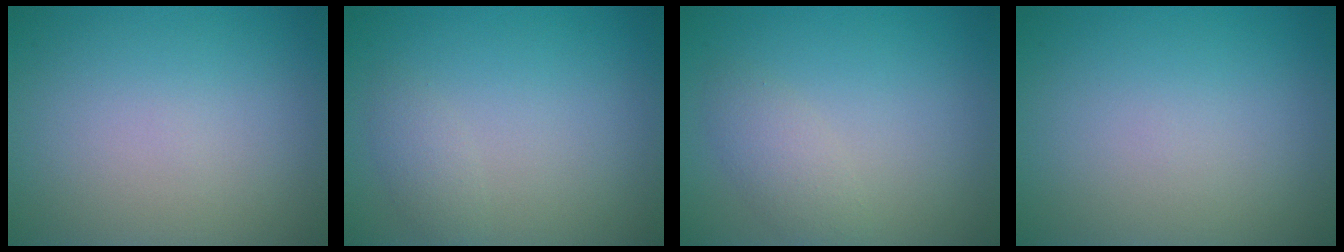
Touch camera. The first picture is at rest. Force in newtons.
{"total": 1.2, "press": 1.2, "slide": 0.1}
{"total": 2.0, "press": 2.0, "slide": 0.2}
{"total": 0.0}